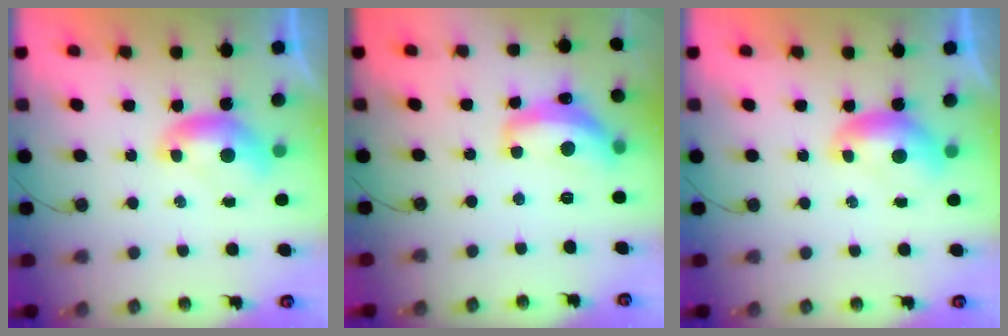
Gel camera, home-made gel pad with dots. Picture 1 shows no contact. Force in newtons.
{"total": 8.8, "press": 8.8, "slide": 0.5}
{"total": 0.0}